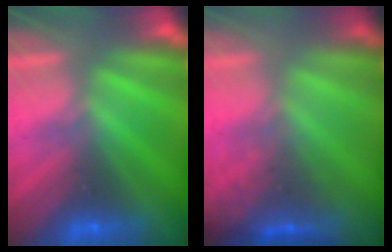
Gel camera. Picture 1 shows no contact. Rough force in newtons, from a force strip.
{"total": 1.7}